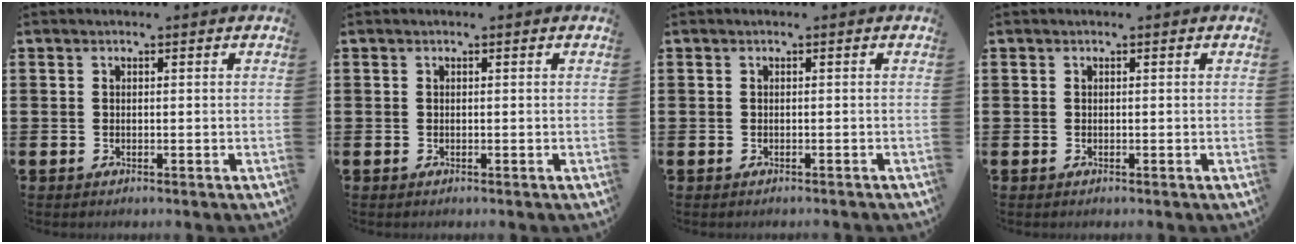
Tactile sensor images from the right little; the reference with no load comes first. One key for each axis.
{"total": 0.0}
{"total": 0.0}
{"total": 0.0}